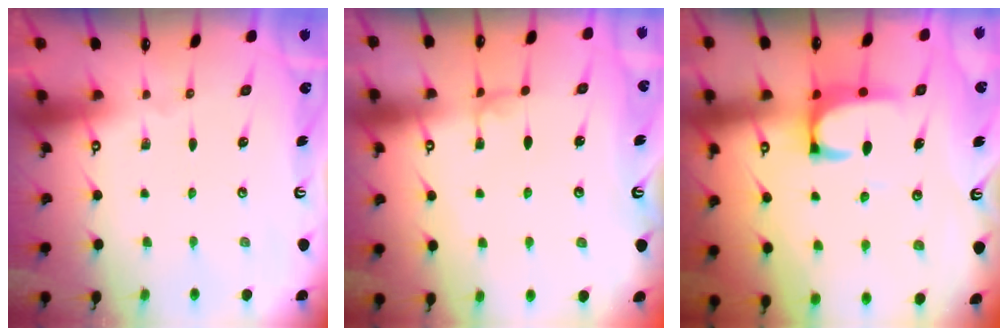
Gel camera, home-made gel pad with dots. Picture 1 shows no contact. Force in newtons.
{"total": 2.3, "press": 2.2, "slide": 0.3}
{"total": 2.6, "press": 2.3, "slide": 1.0}